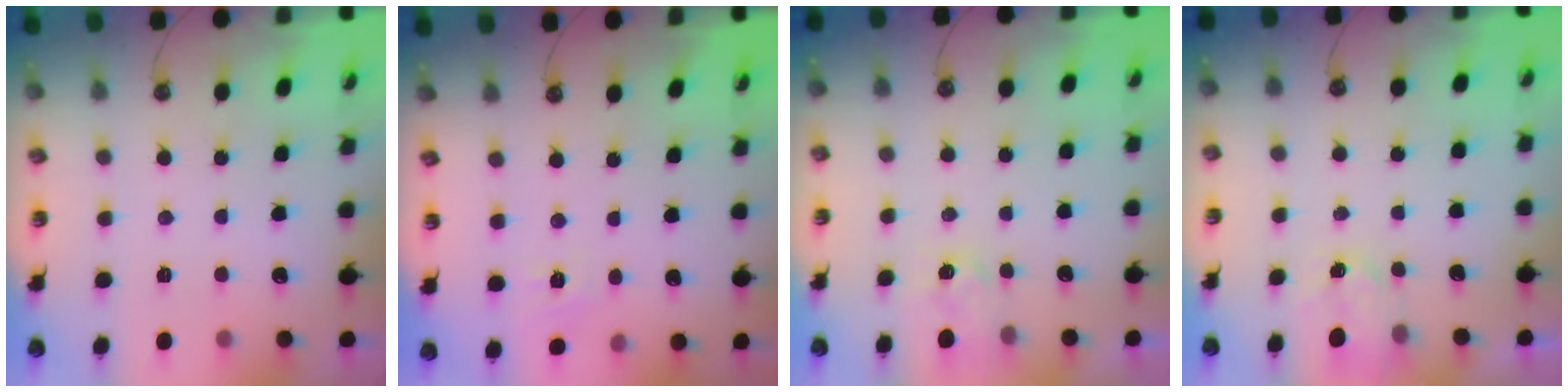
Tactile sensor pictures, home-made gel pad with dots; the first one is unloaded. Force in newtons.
{"total": 3.0, "press": 3.0, "slide": 0.1}
{"total": 3.5, "press": 3.5, "slide": 0.3}
{"total": 2.2, "press": 2.2, "slide": 0.2}